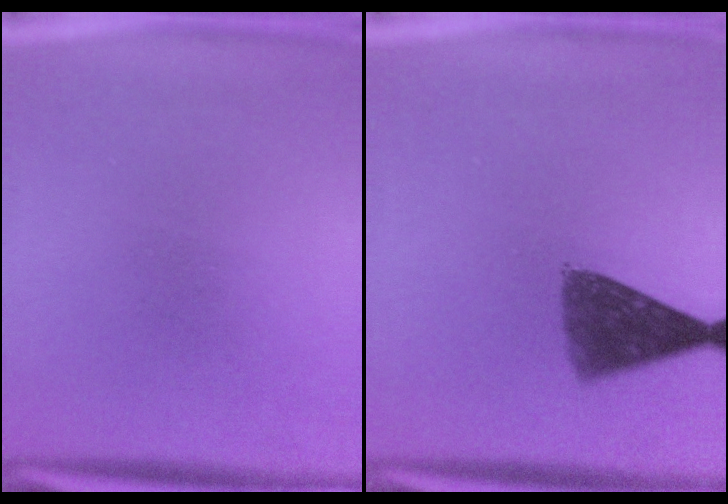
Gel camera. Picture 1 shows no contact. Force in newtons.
{"total": 8.2}